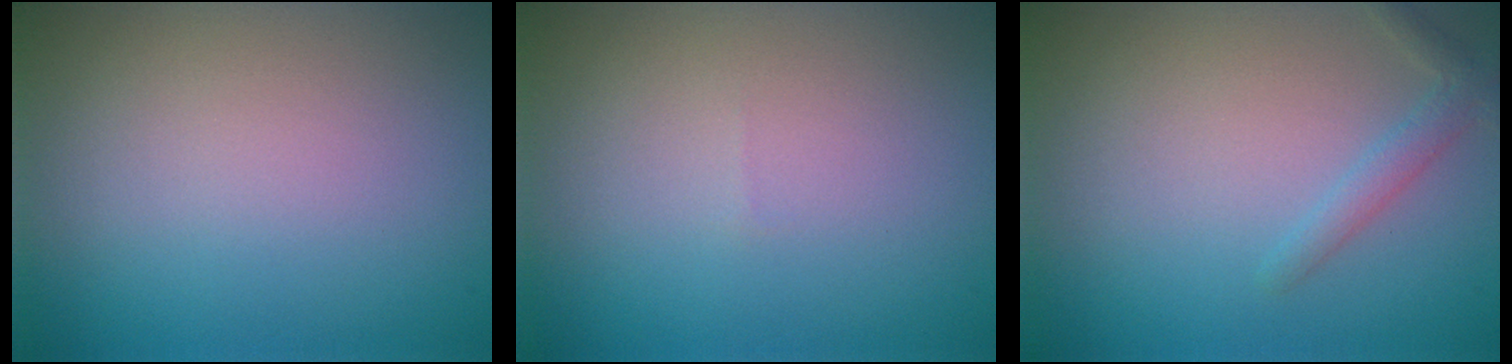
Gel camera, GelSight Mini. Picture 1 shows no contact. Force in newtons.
{"total": 0.0}
{"total": 1.6, "press": 1.6, "slide": 0.1}